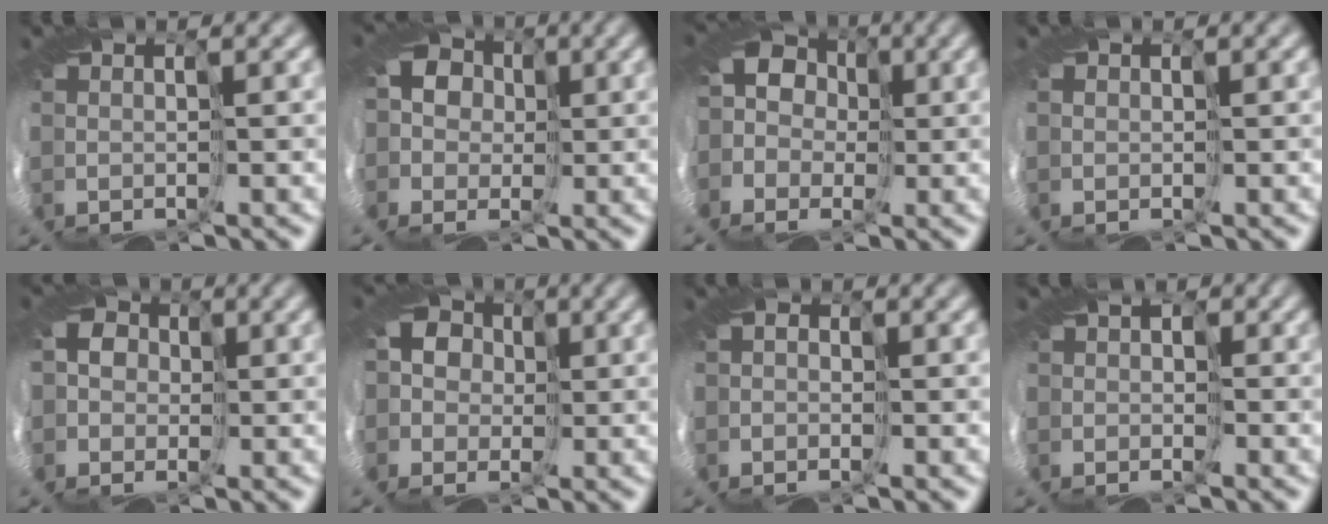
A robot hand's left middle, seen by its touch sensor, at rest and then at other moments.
{"total": 8.1, "force": [-0.9, 7.8, 2.1], "torque": [-0.071, 0.004, -0.052]}
{"total": 9.2, "force": [-1.3, 8.6, 3.0], "torque": [-0.083, 0.000, -0.048]}
{"total": 1.1, "force": [0.1, 1.0, 0.4], "torque": [-0.010, 0.004, -0.002]}
{"total": 6.1, "force": [-1.2, 5.7, 1.7], "torque": [-0.046, 0.003, -0.055]}
{"total": 7.6, "force": [-1.4, 7.2, 1.9], "torque": [-0.064, 0.003, -0.056]}
{"total": 1.8, "force": [-1.1, 1.3, 0.5], "torque": [-0.011, 0.009, -0.026]}
{"total": 3.3, "force": [-0.4, 2.9, 1.5], "torque": [-0.020, 0.005, -0.016]}